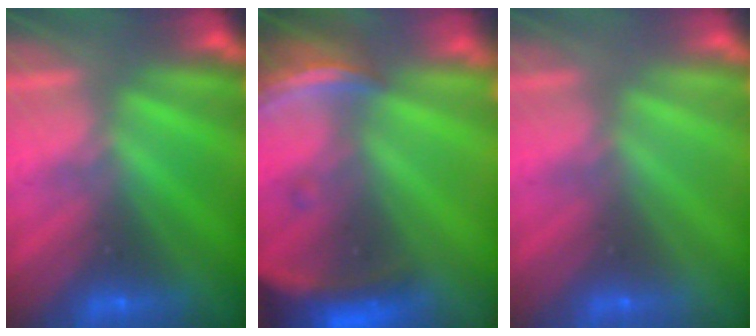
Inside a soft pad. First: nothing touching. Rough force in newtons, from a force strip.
{"total": 9.0}
{"total": 2.9}